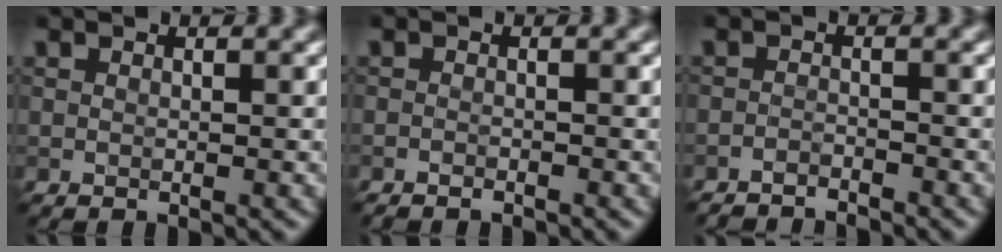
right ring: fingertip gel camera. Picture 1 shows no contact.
{"total": 0.8, "force": [-0.8, 0.2, 0.2], "torque": [0.000, -0.003, -0.016]}
{"total": 2.5, "force": [-2.4, 0.3, 0.4], "torque": [-0.003, -0.006, -0.044]}